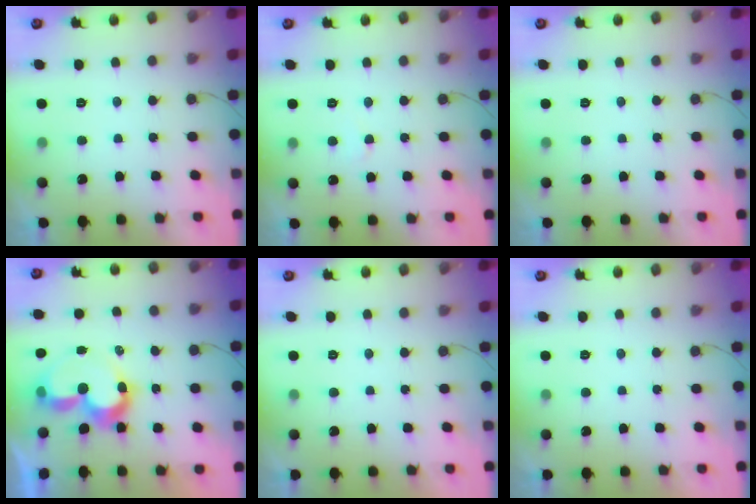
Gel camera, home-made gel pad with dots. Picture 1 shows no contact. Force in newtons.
{"total": 2.4, "press": 2.4, "slide": 0.2}
{"total": 0.0}
{"total": 9.7, "press": 9.7, "slide": 0.9}
{"total": 1.8, "press": 1.8, "slide": 0.0}
{"total": 1.6, "press": 1.6, "slide": 0.0}